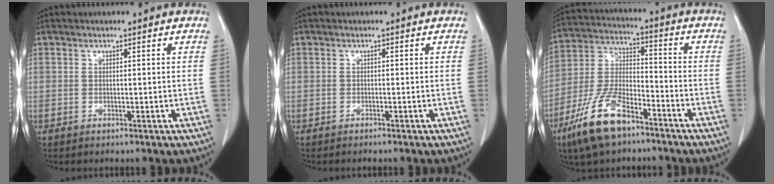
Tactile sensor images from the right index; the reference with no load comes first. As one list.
[{"total": 1.0, "force": [-0.9, 0.0, 0.5], "torque": [-0.010, -0.001, -0.010]}, {"total": 13.0, "force": [-8.5, 4.8, 8.6], "torque": [-0.187, -0.008, -0.165]}]